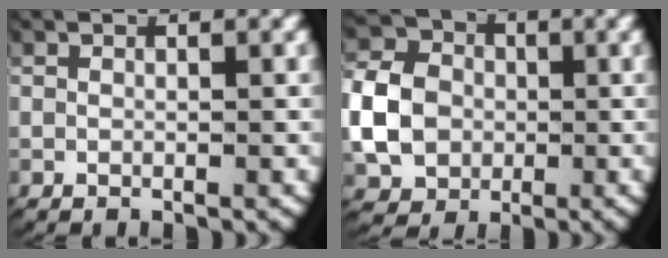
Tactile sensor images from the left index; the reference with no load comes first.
{"total": 7.6, "force": [-0.2, 6.5, 3.9], "torque": [-0.086, -0.017, 0.001]}